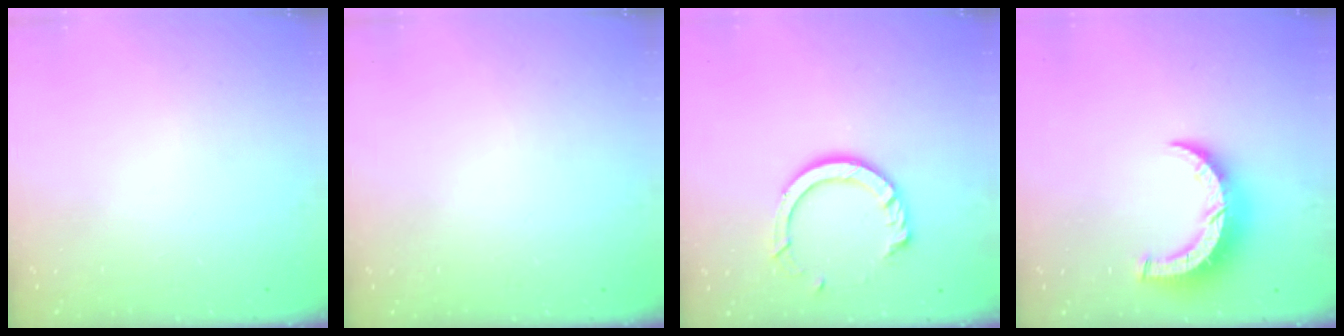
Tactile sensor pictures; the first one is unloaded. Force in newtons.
{"total": 2.6, "press": 2.6, "slide": 0.2}
{"total": 11.2, "press": 11.2, "slide": 1.0}
{"total": 8.4, "press": 8.4, "slide": 0.7}